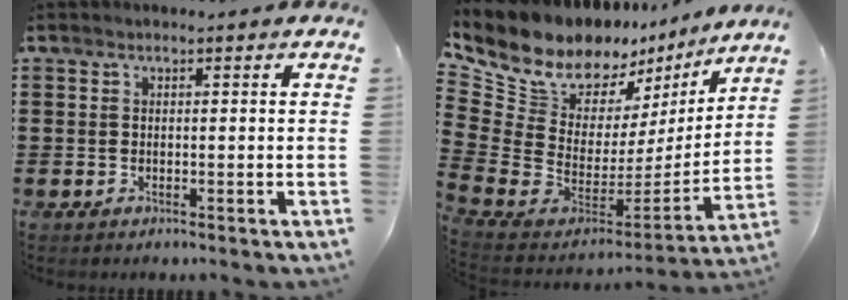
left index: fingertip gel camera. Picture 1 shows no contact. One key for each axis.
{"total": 11.0, "fx": 8.5, "fy": 6.2, "fz": 3.2, "tx": -0.105, "ty": -0.082, "tz": 0.151}